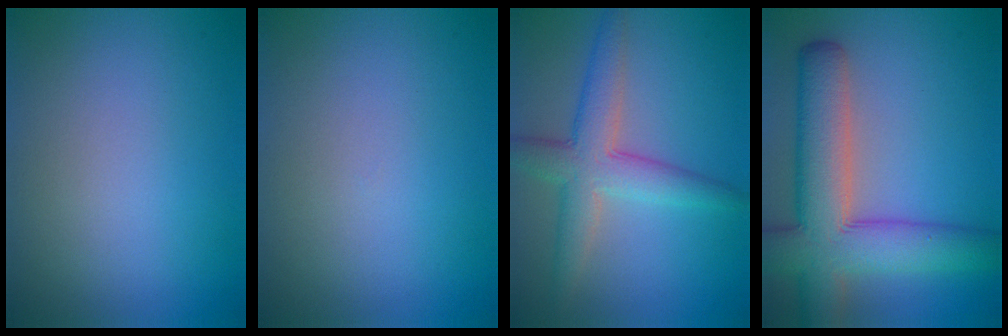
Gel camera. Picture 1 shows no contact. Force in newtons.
{"total": 0.0}
{"total": 4.8, "press": 4.8, "slide": 0.1}
{"total": 9.4, "press": 9.4, "slide": 0.5}